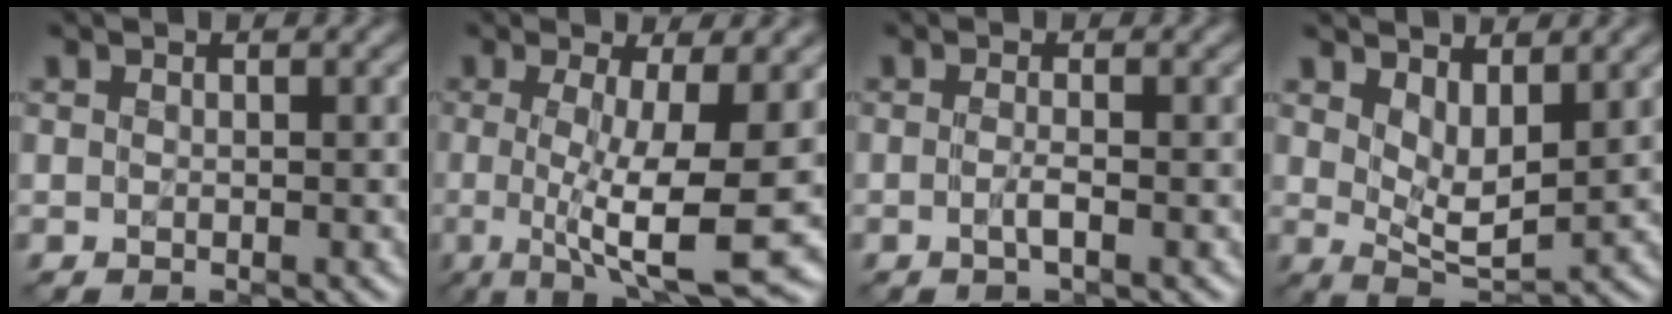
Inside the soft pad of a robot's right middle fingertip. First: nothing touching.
{"total": 7.5, "force": [-1.0, 1.0, 7.4], "torque": [-0.125, -0.014, -0.016]}
{"total": 1.2, "force": [-0.8, 0.0, 0.9], "torque": [-0.018, 0.000, -0.014]}
{"total": 3.1, "force": [1.5, 1.2, 2.5], "torque": [-0.057, -0.013, 0.027]}